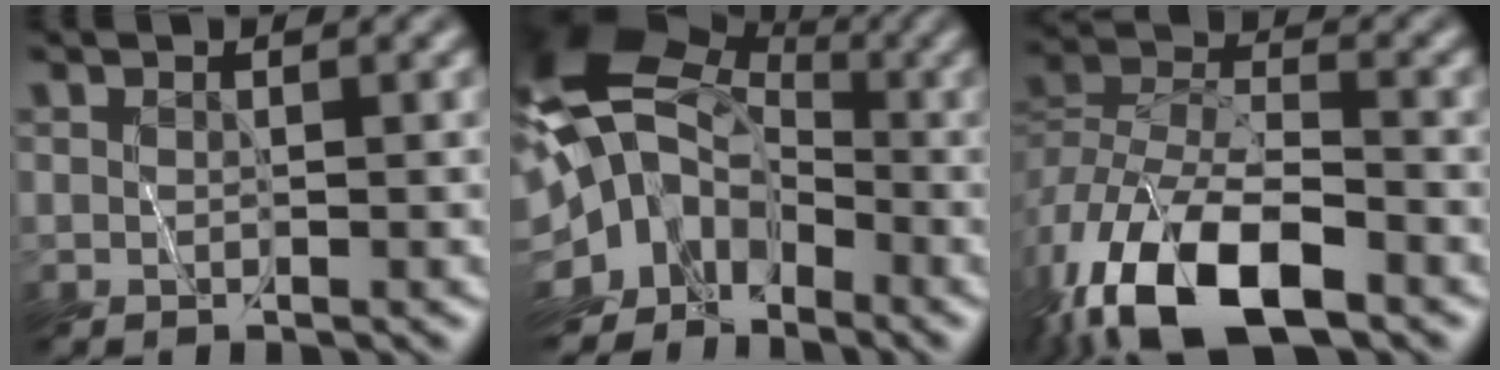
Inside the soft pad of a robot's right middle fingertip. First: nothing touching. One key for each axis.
{"total": 10.7, "fx": -3.5, "fy": 8.2, "fz": 5.9, "tx": -0.110, "ty": -0.008, "tz": -0.077}
{"total": 12.3, "fx": -7.5, "fy": 5.5, "fz": 8.1, "tx": -0.174, "ty": -0.020, "tz": -0.142}